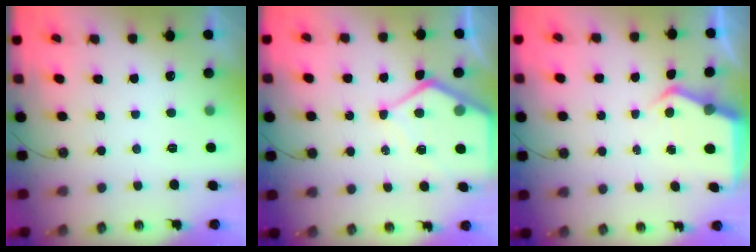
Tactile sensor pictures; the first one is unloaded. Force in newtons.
{"total": 9.5, "press": 9.5, "slide": 1.0}
{"total": 4.7, "press": 4.7, "slide": 0.5}